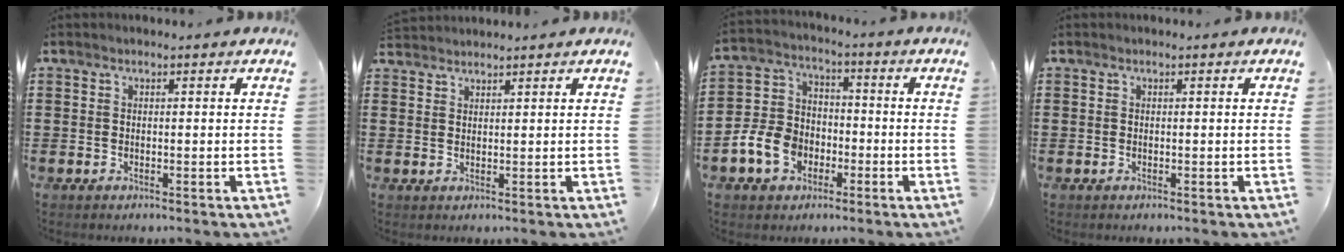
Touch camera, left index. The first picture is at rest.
{"total": 1.5, "force": [1.4, -0.1, -0.1], "torque": [-0.001, 0.000, 0.029]}
{"total": 8.5, "force": [-3.5, 6.7, 4.0], "torque": [-0.119, 0.015, -0.071]}
{"total": 0.0}